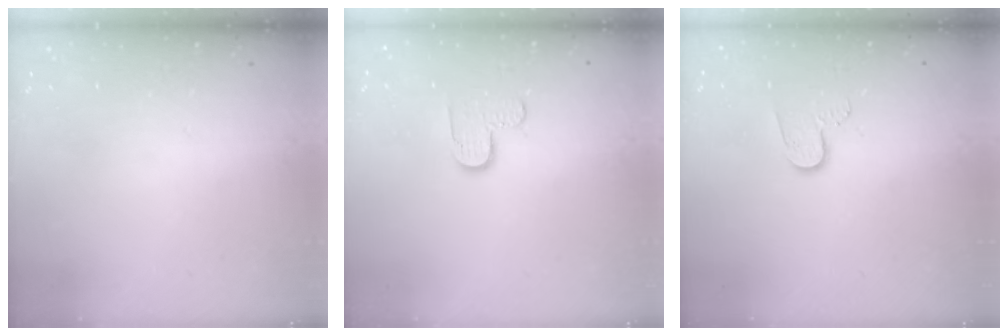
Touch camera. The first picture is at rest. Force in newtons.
{"total": 5.6, "press": 5.5, "slide": 0.4}
{"total": 7.0, "press": 7.0, "slide": 0.5}